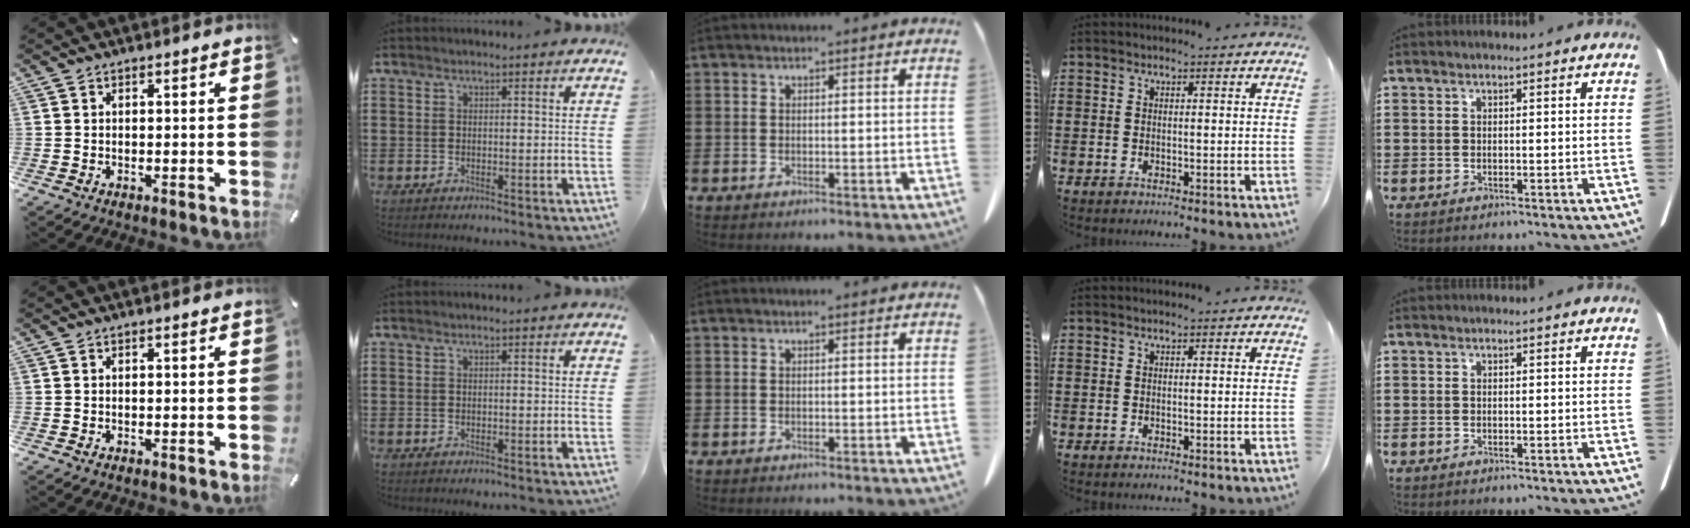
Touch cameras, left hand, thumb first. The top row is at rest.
{}